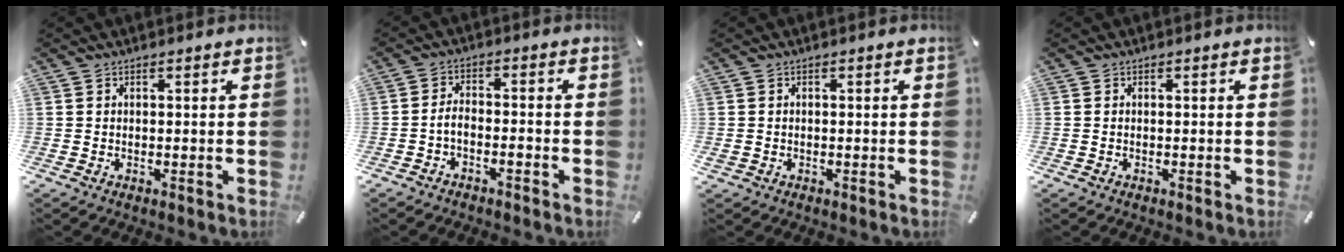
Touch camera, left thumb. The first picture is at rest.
{"total": 3.4, "force": [-2.2, 1.5, 2.1], "torque": [-0.043, 0.010, -0.044]}
{"total": 0.9, "force": [-0.3, 0.8, 0.4], "torque": [-0.007, 0.003, -0.007]}
{"total": 0.0}